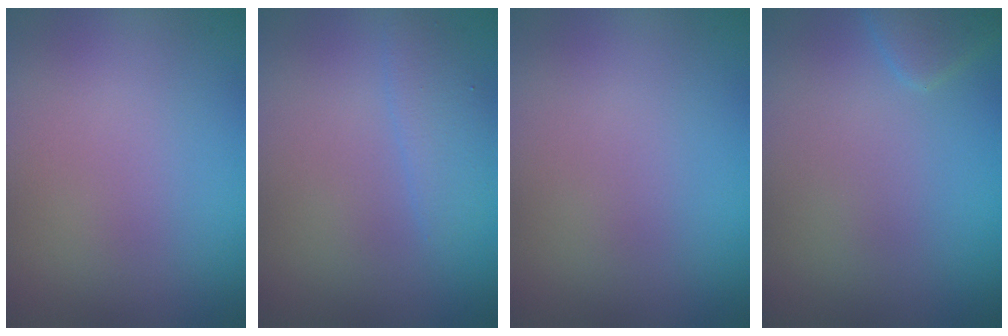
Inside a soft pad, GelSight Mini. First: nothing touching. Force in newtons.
{"total": 1.6, "press": 1.6, "slide": 0.1}
{"total": 0.0}
{"total": 1.4, "press": 1.4, "slide": 0.1}